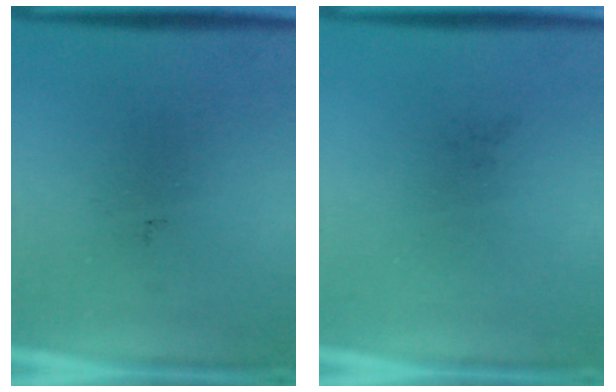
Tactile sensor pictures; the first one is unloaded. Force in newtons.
{"total": 0.0}